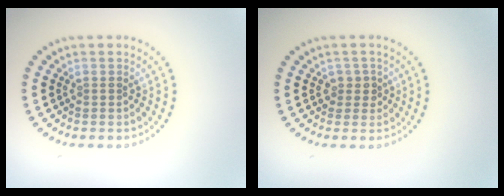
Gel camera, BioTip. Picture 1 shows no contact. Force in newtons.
{"total": 1.6, "press": 1.3, "slide": 0.9}